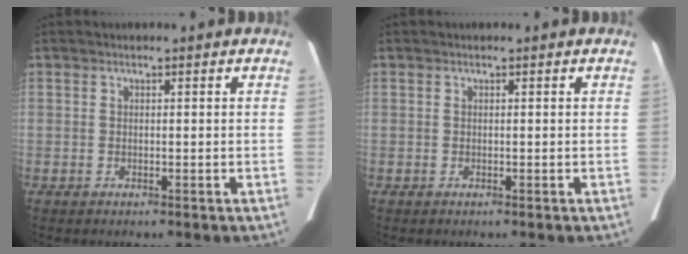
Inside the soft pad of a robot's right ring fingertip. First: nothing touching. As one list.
[{"total": 0.0}]